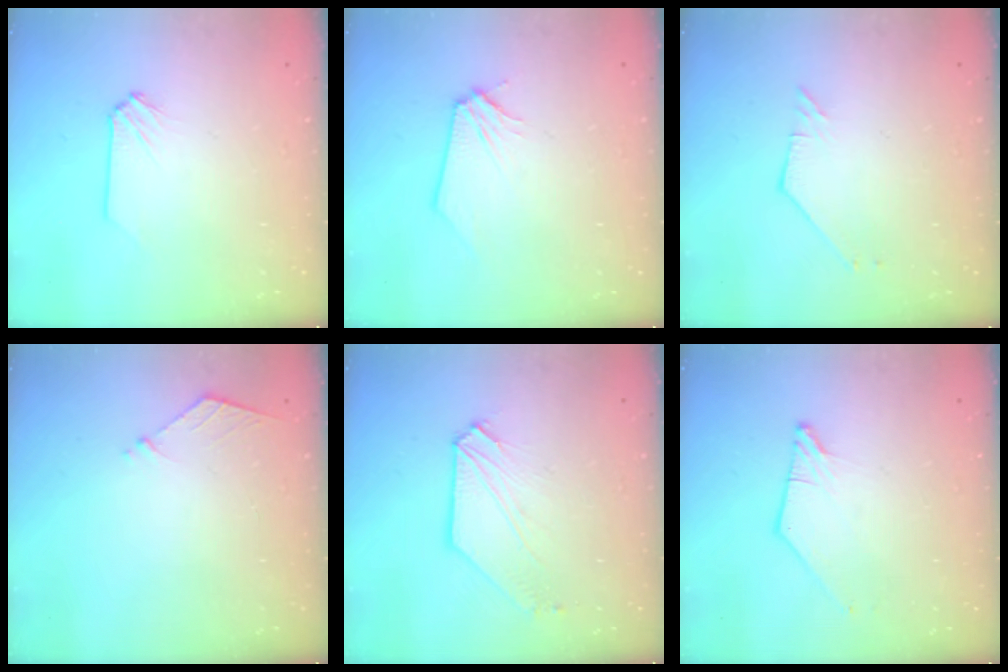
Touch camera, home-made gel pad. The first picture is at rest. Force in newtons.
{"total": 0.0}
{"total": 2.0, "press": 2.0, "slide": 0.1}
{"total": 5.8, "press": 5.7, "slide": 0.8}
{"total": 5.4, "press": 5.3, "slide": 0.8}
{"total": 1.0, "press": 1.0, "slide": 0.1}